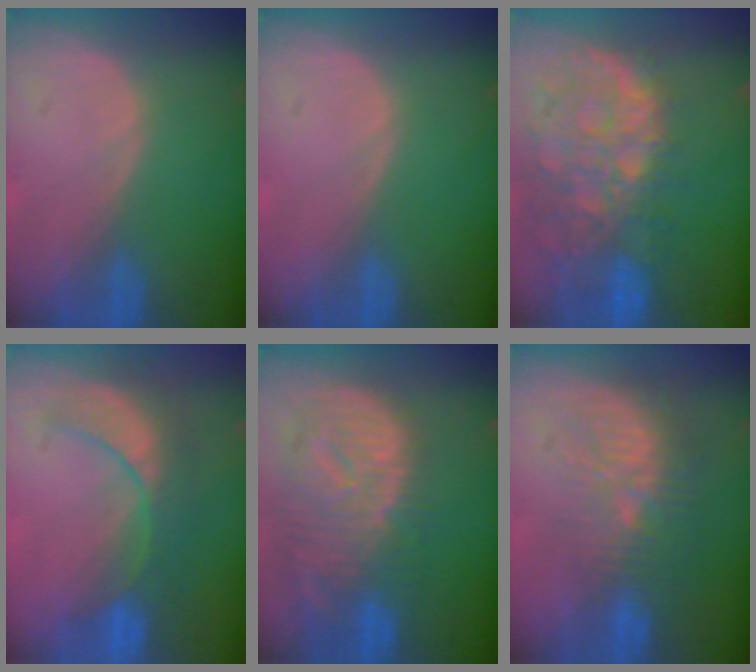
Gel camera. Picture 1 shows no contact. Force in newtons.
{"total": 0.0}
{"total": 12.8, "press": 10.5, "slide": 7.3}
{"total": 7.9, "press": 7.5, "slide": 2.2}
{"total": 12.4, "press": 10.7, "slide": 6.3}
{"total": 9.9, "press": 8.9, "slide": 4.3}